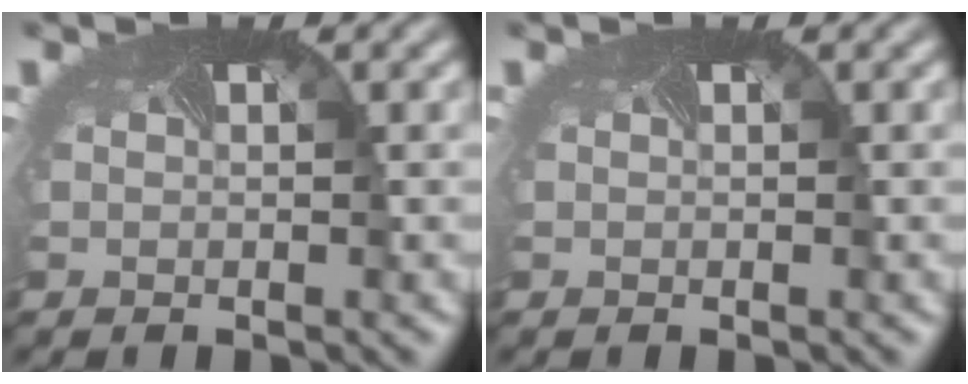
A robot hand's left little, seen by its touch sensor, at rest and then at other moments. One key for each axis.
{"total": 0.0}